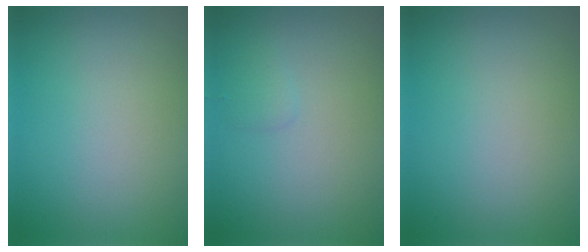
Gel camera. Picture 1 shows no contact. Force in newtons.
{"total": 0.8, "press": 0.7, "slide": 0.1}
{"total": 0.0}